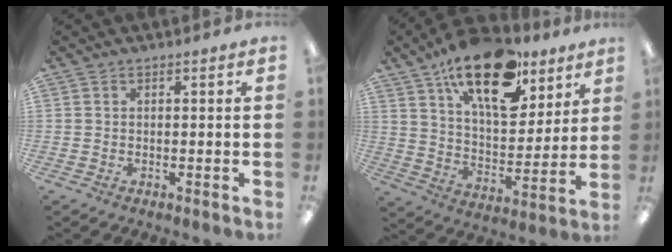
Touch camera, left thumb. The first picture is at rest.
{"total": 21.5, "force": [14.0, 9.7, 13.0], "torque": [-0.210, -0.075, 0.240]}